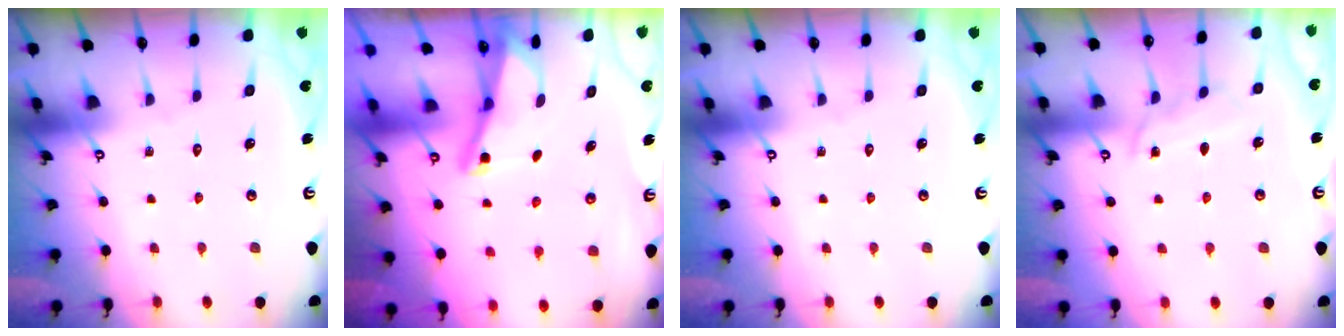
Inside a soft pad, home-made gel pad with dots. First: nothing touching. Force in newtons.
{"total": 2.1, "press": 2.1, "slide": 0.4}
{"total": 0.0}
{"total": 6.1, "press": 6.1, "slide": 0.8}